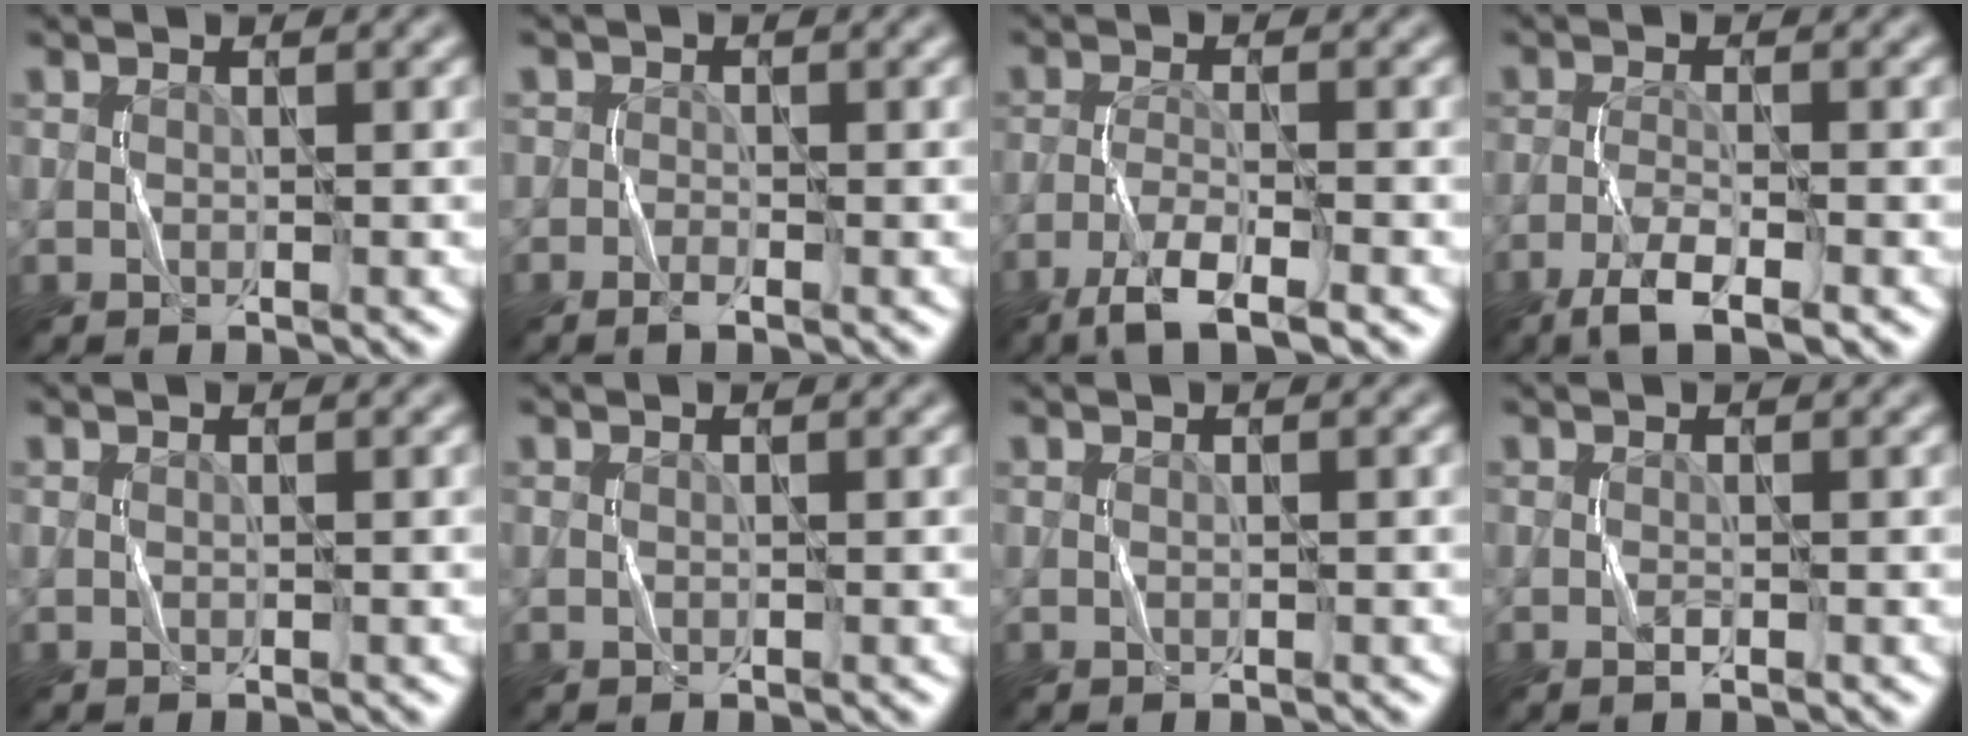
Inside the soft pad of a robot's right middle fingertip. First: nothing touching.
{"total": 1.0, "force": [-0.6, 0.5, 0.7], "torque": [-0.012, 0.000, -0.014]}
{"total": 4.7, "force": [-3.2, 0.8, 3.3], "torque": [-0.064, -0.004, -0.065]}
{"total": 3.9, "force": [-2.6, 0.7, 2.9], "torque": [-0.058, -0.003, -0.054]}
{"total": 0.0}
{"total": 0.0}
{"total": 0.0}
{"total": 0.6, "force": [-0.3, 0.1, 0.5], "torque": [-0.011, 0.000, -0.005]}